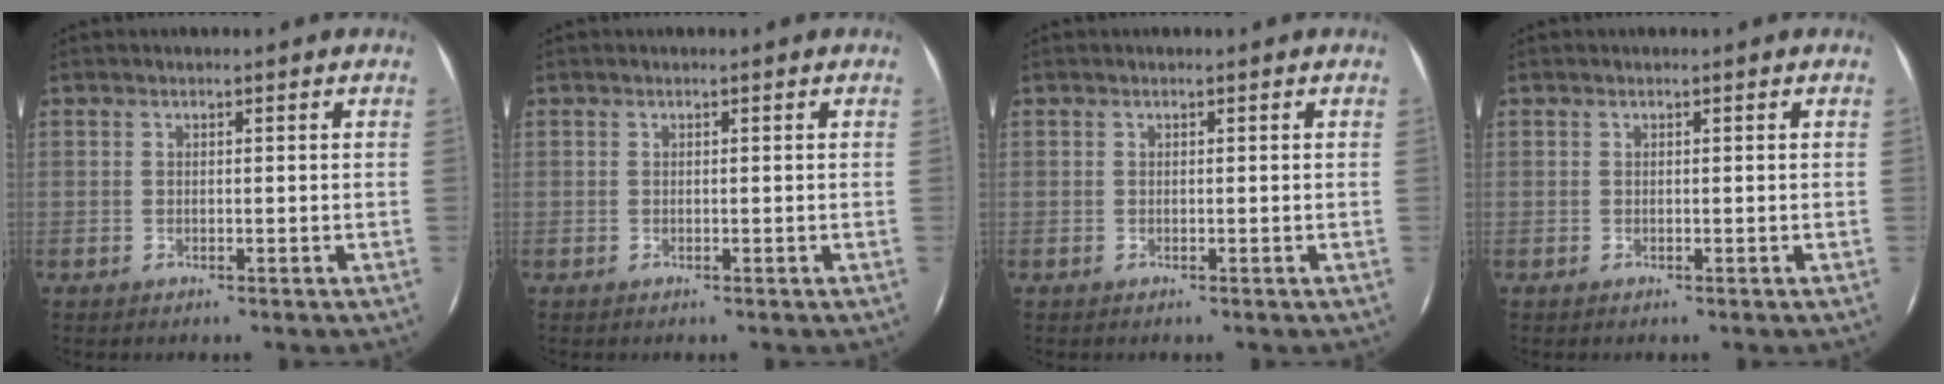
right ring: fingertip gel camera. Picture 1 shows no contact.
{"total": 0.0}
{"total": 0.0}
{"total": 0.0}